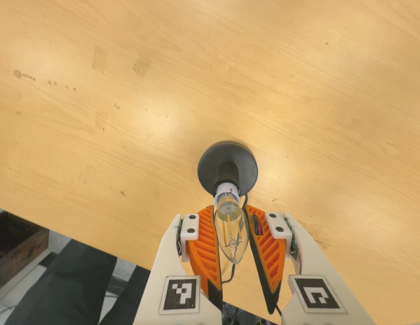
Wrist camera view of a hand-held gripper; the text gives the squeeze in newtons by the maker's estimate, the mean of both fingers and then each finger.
{"total": 9.9, "left": 9.0, "right": 10.8}